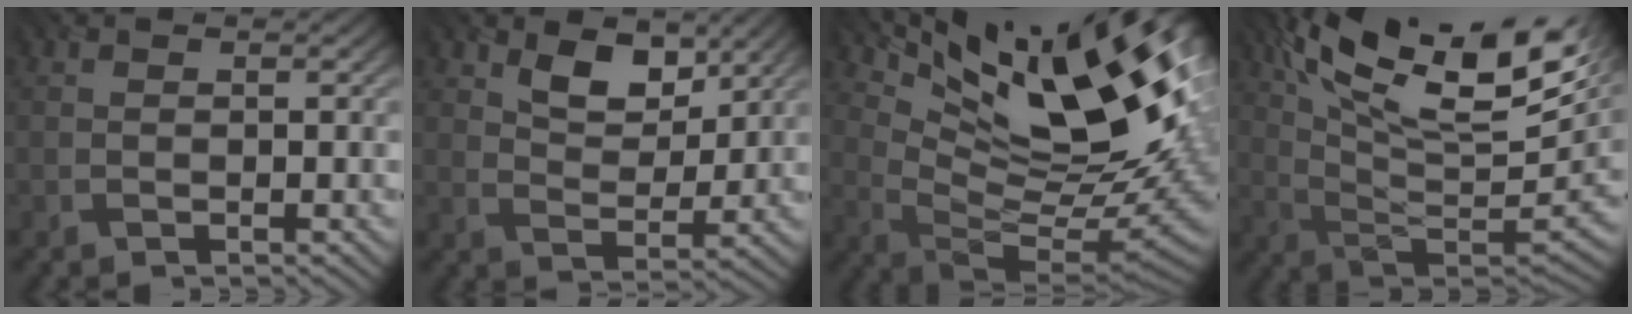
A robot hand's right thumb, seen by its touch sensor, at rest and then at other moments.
{"total": 6.1, "force": [3.7, 3.3, 3.5], "torque": [-0.066, -0.011, 0.059]}
{"total": 18.8, "force": [9.2, 7.1, 14.8], "torque": [-0.259, 0.008, 0.168]}
{"total": 18.6, "force": [9.4, 6.4, 14.7], "torque": [-0.290, 0.010, 0.172]}